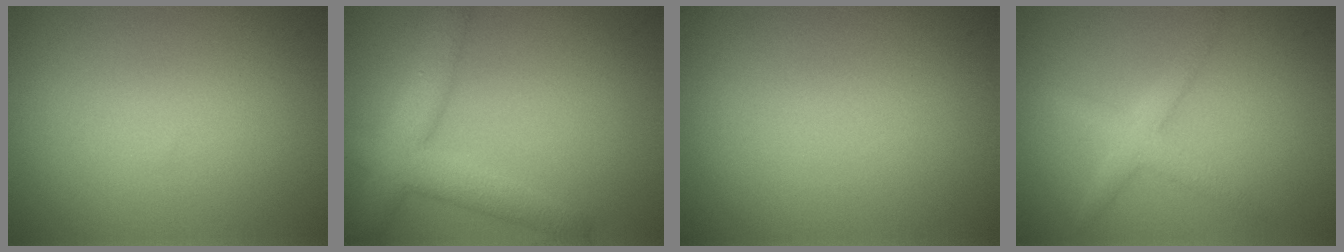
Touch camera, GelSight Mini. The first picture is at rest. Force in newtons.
{"total": 5.9, "press": 5.8, "slide": 0.3}
{"total": 0.0}
{"total": 2.4, "press": 2.4, "slide": 0.0}